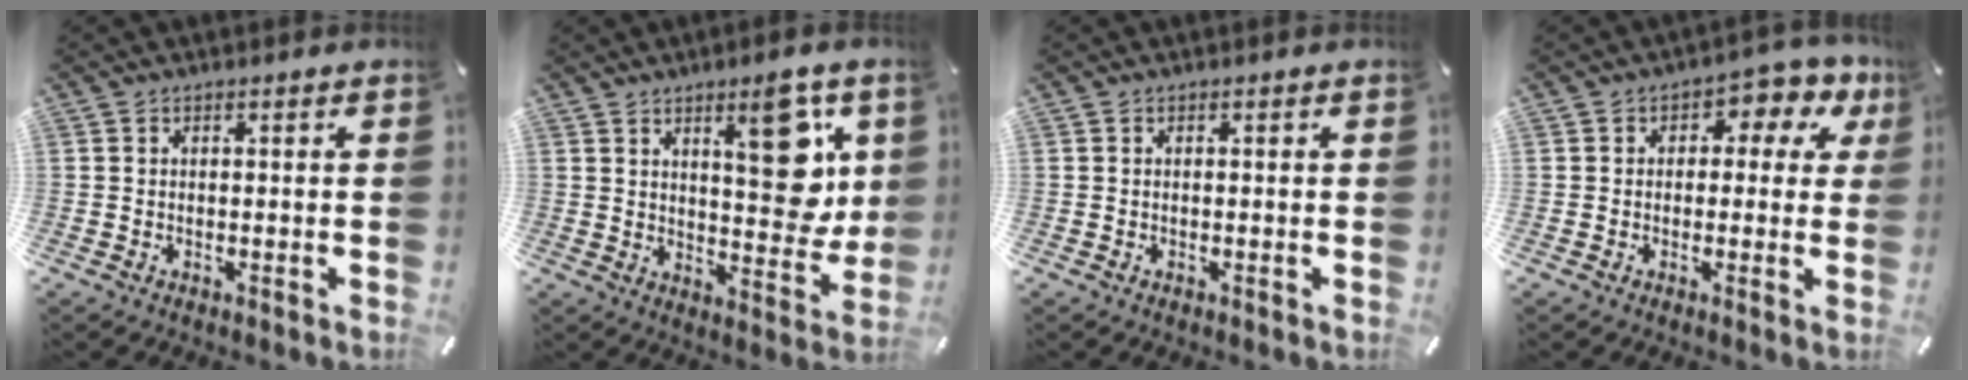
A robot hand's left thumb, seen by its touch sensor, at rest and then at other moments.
{"total": 15.6, "force": [6.6, 6.9, 12.4], "torque": [-0.135, -0.041, 0.102]}
{"total": 0.0}
{"total": 5.5, "force": [1.3, 3.8, 3.8], "torque": [-0.043, -0.003, 0.012]}